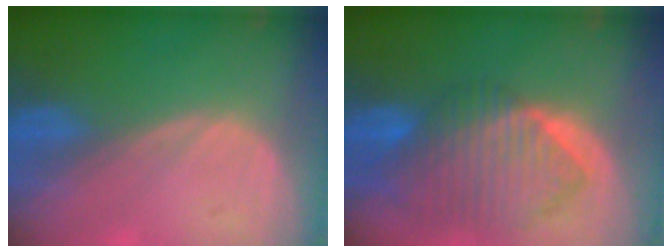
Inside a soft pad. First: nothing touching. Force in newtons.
{"total": 10.4, "press": 9.0, "slide": 5.1}